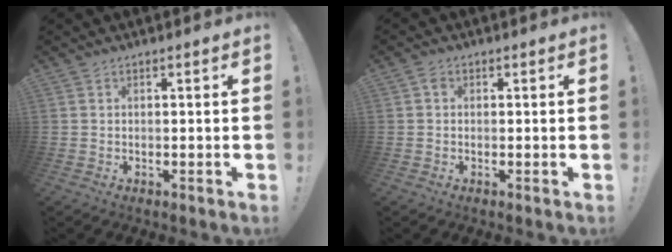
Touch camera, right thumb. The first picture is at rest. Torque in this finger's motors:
{"motor_torque": [-0.13, 0.19, 0.14, 0.14, -0.03]}